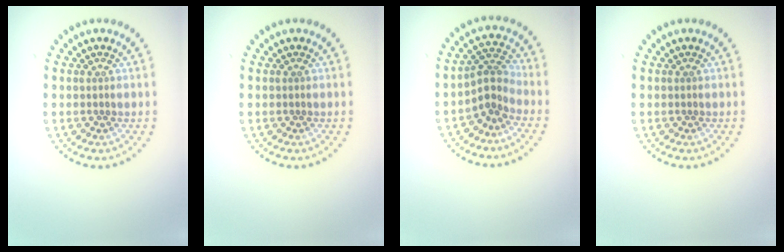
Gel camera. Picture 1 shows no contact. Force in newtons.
{"total": 0.0}
{"total": 2.6, "press": 1.9, "slide": 1.9}
{"total": 0.0}